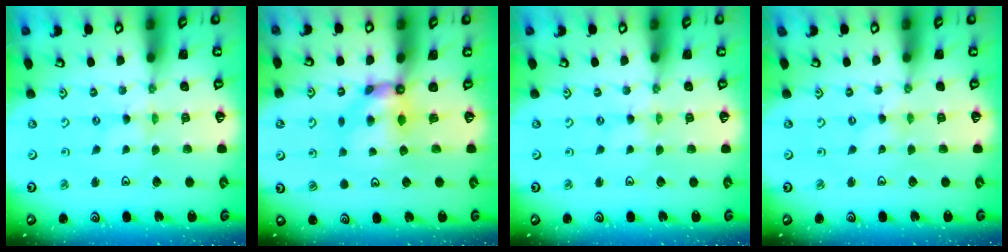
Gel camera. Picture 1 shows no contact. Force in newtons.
{"total": 6.2, "press": 6.2, "slide": 0.6}
{"total": 0.0}
{"total": 0.0}